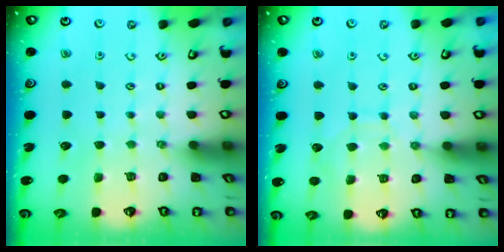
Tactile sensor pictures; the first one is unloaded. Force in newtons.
{"total": 7.6, "press": 7.6, "slide": 0.5}